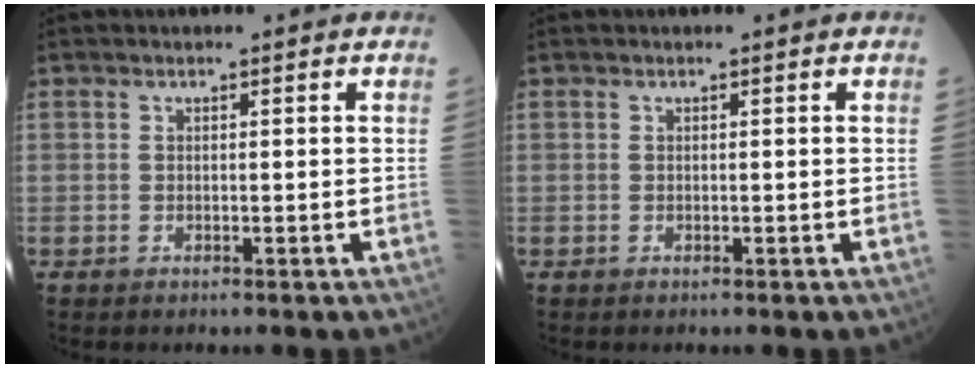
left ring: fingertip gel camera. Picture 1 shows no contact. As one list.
[{"total": 0.0}]